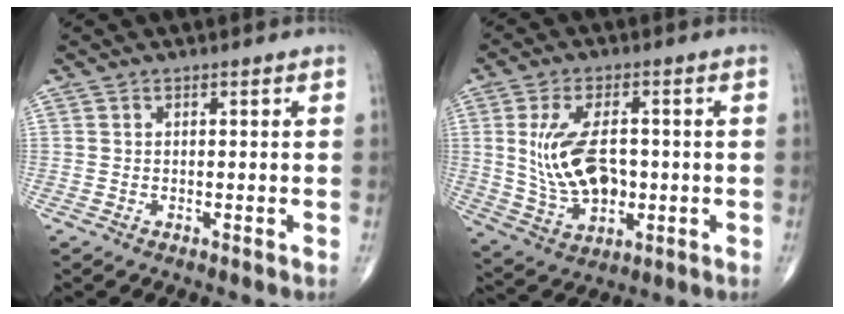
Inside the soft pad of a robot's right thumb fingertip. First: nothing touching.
{"total": 12.9, "force": [0.3, 7.5, 10.5], "torque": [-0.182, -0.001, 0.018]}